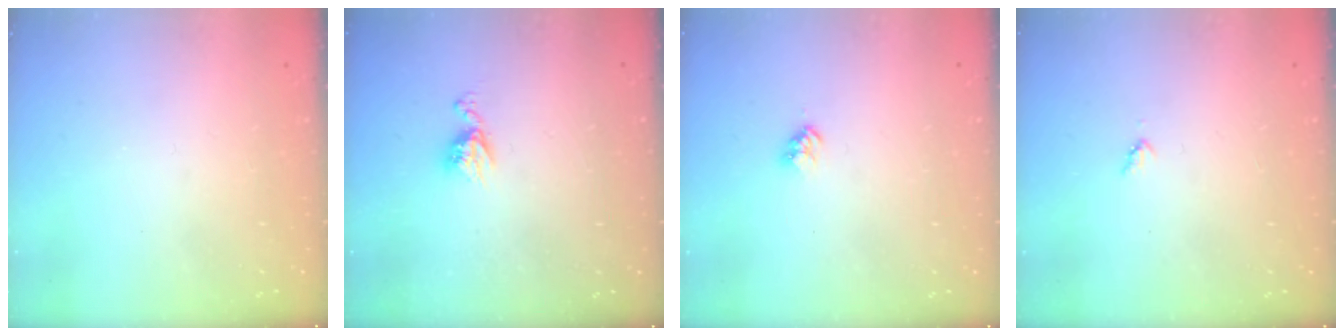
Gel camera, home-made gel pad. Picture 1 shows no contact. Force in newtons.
{"total": 6.4, "press": 6.4, "slide": 0.5}
{"total": 2.8, "press": 2.8, "slide": 0.4}
{"total": 3.0, "press": 3.0, "slide": 0.3}